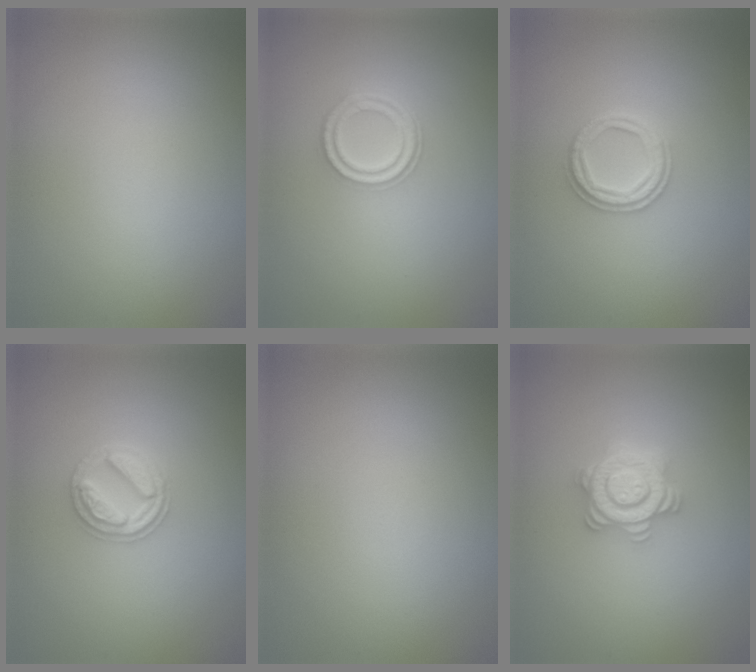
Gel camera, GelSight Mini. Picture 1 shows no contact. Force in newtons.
{"total": 3.4, "press": 2.6, "slide": 2.2}
{"total": 2.4, "press": 2.4, "slide": 0.4}
{"total": 2.7, "press": 2.7, "slide": 0.3}
{"total": 0.0}
{"total": 4.4, "press": 4.3, "slide": 0.7}